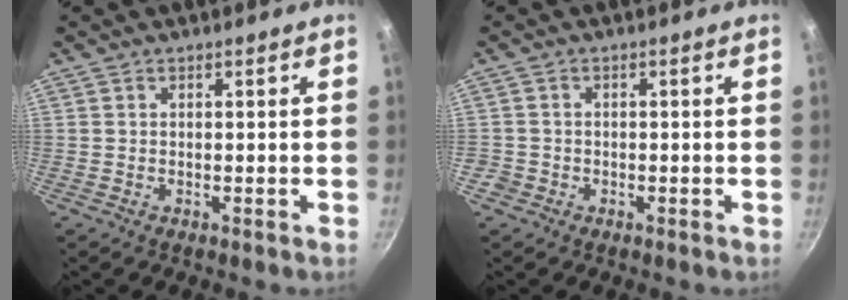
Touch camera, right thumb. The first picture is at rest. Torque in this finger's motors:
{"motor_torque": [0.08, 0.17, -0.29, 0.21, 0.03]}